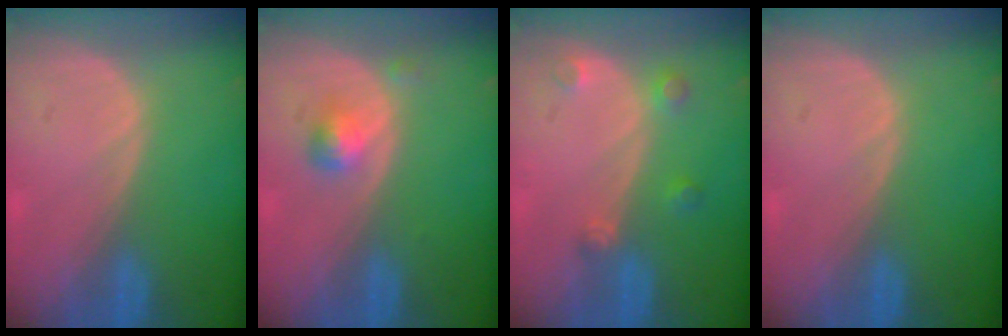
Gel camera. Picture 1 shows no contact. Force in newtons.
{"total": 2.4, "press": 2.4, "slide": 0.2}
{"total": 2.7, "press": 2.6, "slide": 0.5}
{"total": 0.0}